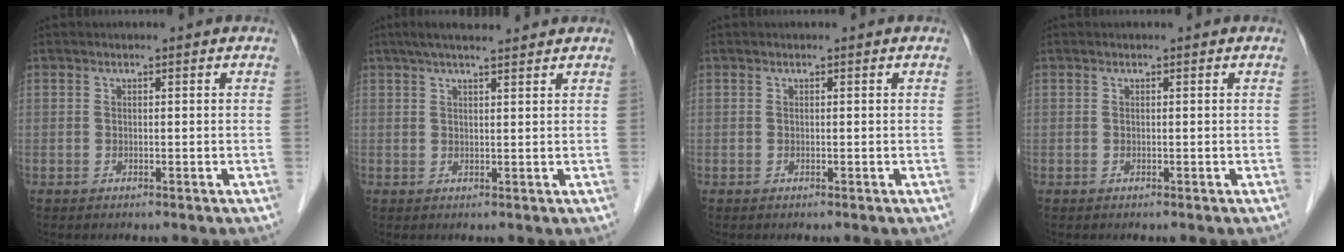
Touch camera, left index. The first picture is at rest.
{"total": 8.1, "force": [6.8, 0.8, 4.4], "torque": [-0.067, 0.034, 0.100]}
{"total": 0.0}
{"total": 0.0}